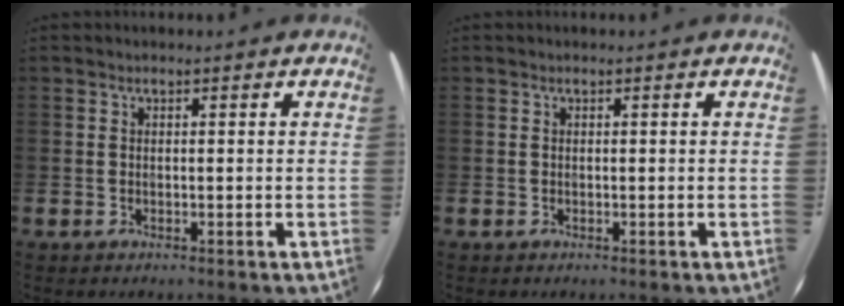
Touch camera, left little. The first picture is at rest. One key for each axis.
{"total": 0.0}